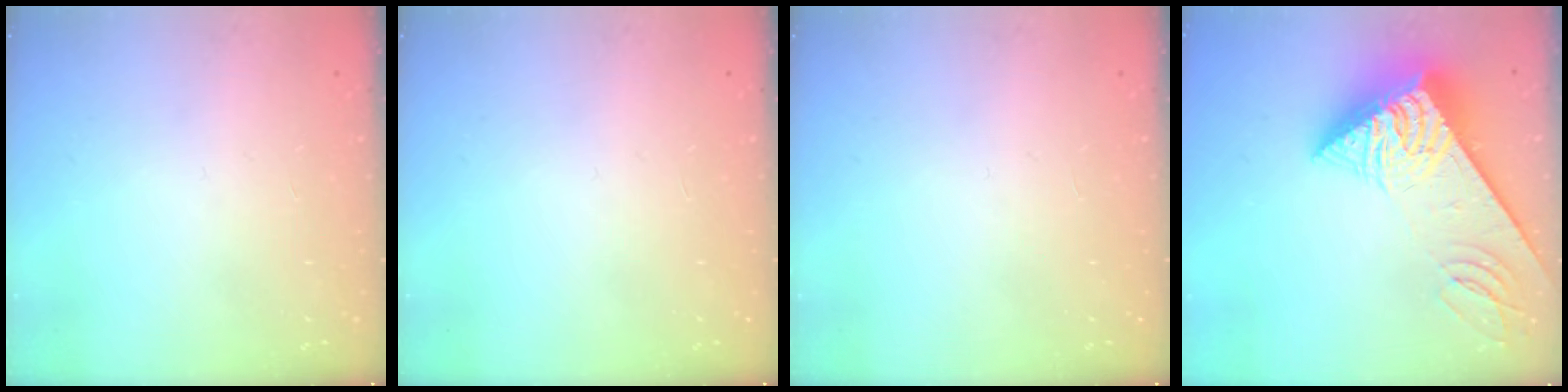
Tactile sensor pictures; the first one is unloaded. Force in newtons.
{"total": 0.0}
{"total": 0.0}
{"total": 9.8, "press": 9.7, "slide": 1.0}